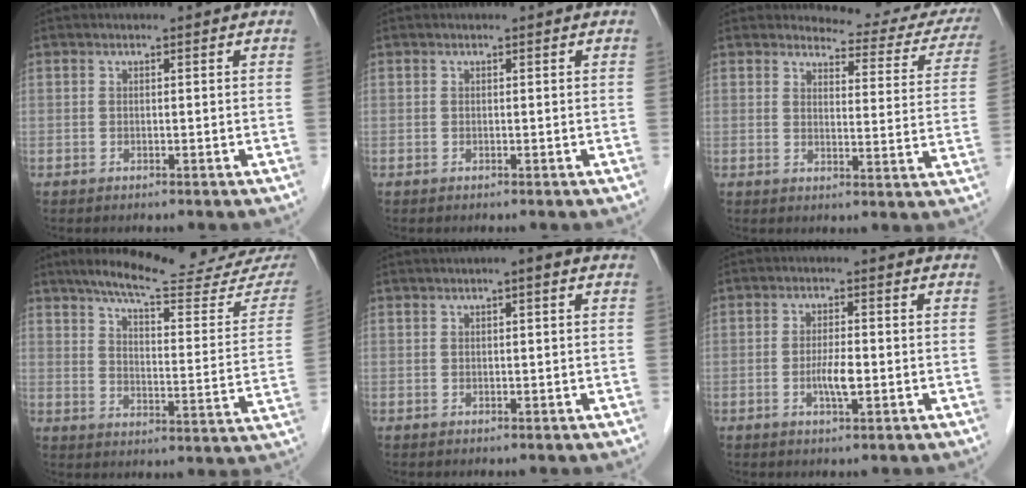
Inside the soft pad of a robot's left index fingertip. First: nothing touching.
{"total": 0.0}
{"total": 13.0, "force": [12.5, 2.7, 2.4], "torque": [-0.005, -0.054, 0.117]}
{"total": 21.1, "force": [18.5, 2.3, 9.9], "torque": [-0.137, -0.047, 0.233]}
{"total": 1.8, "force": [0.9, 0.0, 1.6], "torque": [-0.029, 0.005, 0.010]}
{"total": 3.5, "force": [-0.9, 0.6, 3.3], "torque": [-0.066, -0.004, -0.016]}